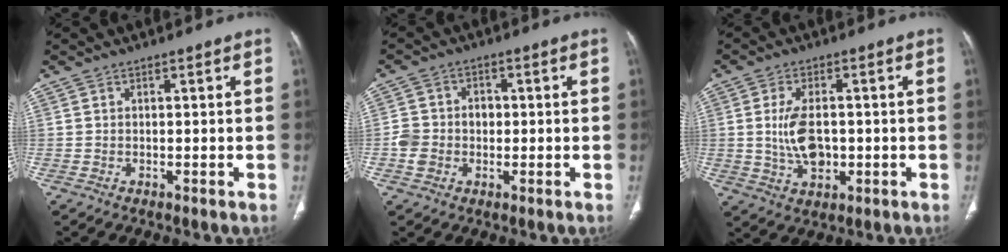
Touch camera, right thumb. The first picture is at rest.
{"total": 5.8, "force": [-0.7, 5.0, 2.8], "torque": [-0.036, 0.020, -0.015]}
{"total": 7.8, "force": [-0.2, 4.7, 6.2], "torque": [-0.113, 0.000, 0.005]}